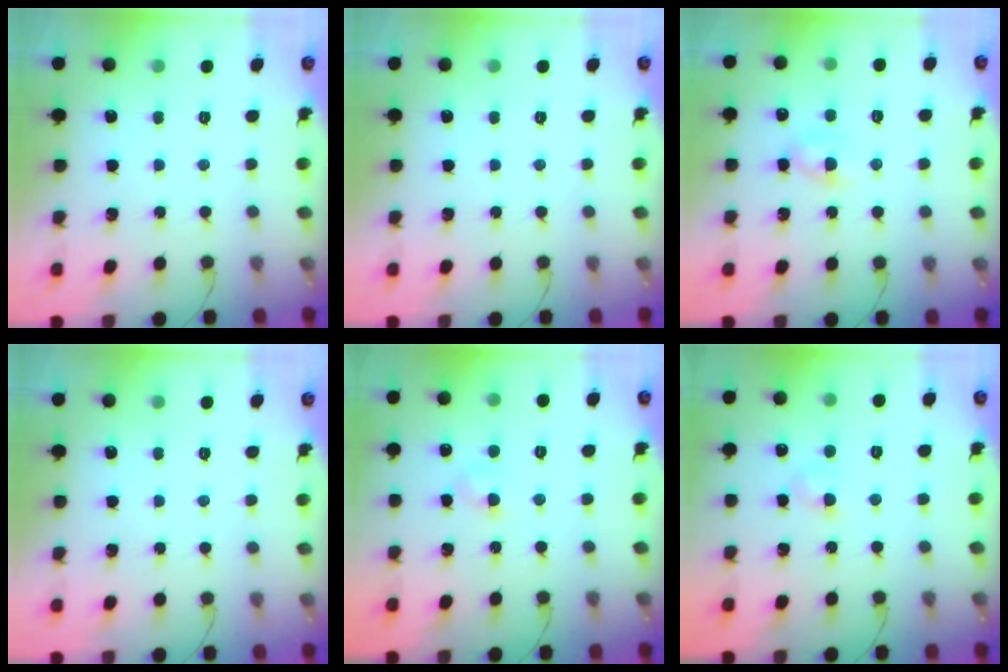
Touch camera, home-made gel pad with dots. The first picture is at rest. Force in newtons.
{"total": 0.0}
{"total": 3.5, "press": 3.3, "slide": 1.2}
{"total": 0.0}
{"total": 2.8, "press": 2.6, "slide": 1.0}
{"total": 2.8, "press": 2.6, "slide": 1.0}